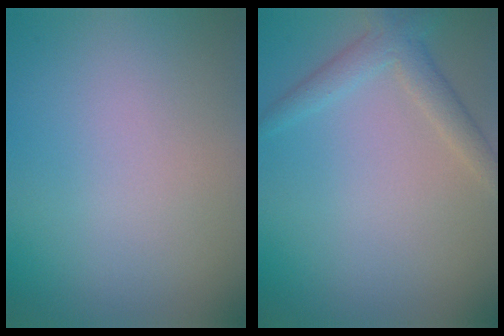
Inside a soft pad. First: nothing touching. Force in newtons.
{"total": 2.6, "press": 2.5, "slide": 0.1}